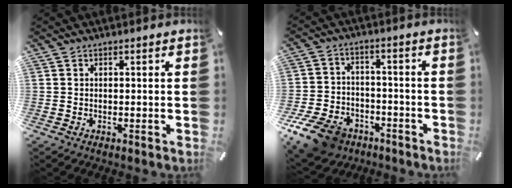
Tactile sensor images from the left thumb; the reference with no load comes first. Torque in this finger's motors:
{"motor_torque": [-0.07, 1.28, 0.34, 0.24, 0.26]}